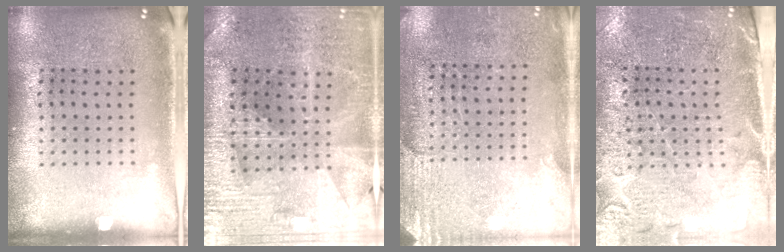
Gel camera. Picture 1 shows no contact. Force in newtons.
{"total": 2.3, "press": 2.3, "slide": 0.5}
{"total": 2.7, "press": 2.5, "slide": 1.1}
{"total": 3.2, "press": 3.0, "slide": 0.9}